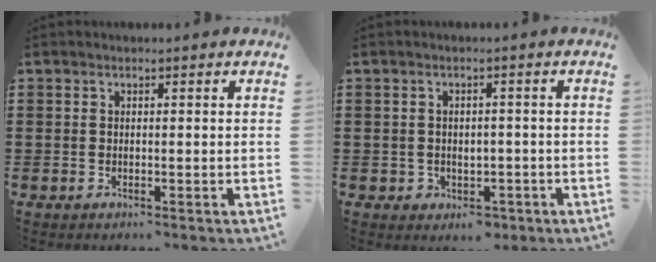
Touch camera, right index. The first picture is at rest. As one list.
[{"total": 1.9, "force": [-0.8, 1.6, 0.5], "torque": [-0.016, 0.003, -0.021]}]